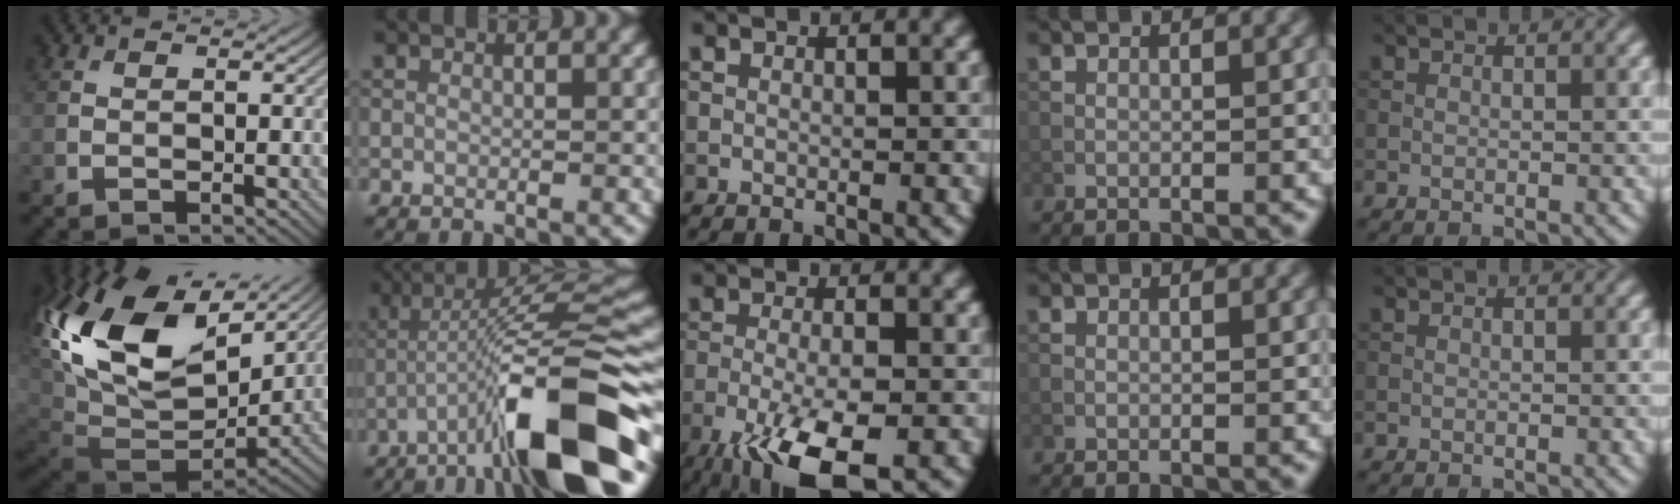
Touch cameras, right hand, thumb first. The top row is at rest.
{"thumb": {"total": 21.1, "force": [7.7, 12.9, 14.9], "torque": [-0.327, 0.015, 0.158]}, "index": {"total": 13.2, "force": [-6.3, 2.2, 11.4], "torque": [-0.174, 0.021, -0.099]}, "middle": {"total": 8.7, "force": [-4.9, 2.6, 6.6], "torque": [-0.141, -0.022, -0.090]}}